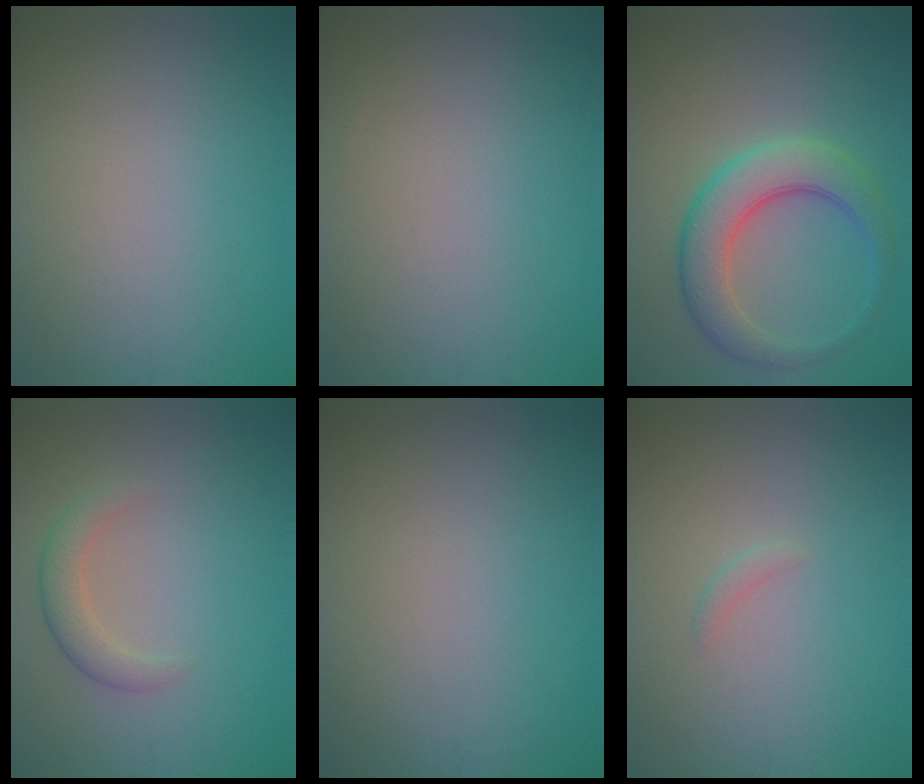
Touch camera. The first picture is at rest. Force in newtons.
{"total": 0.0}
{"total": 5.5, "press": 5.5, "slide": 0.2}
{"total": 2.3, "press": 2.3, "slide": 0.1}
{"total": 0.0}
{"total": 0.6, "press": 0.6, "slide": 0.1}